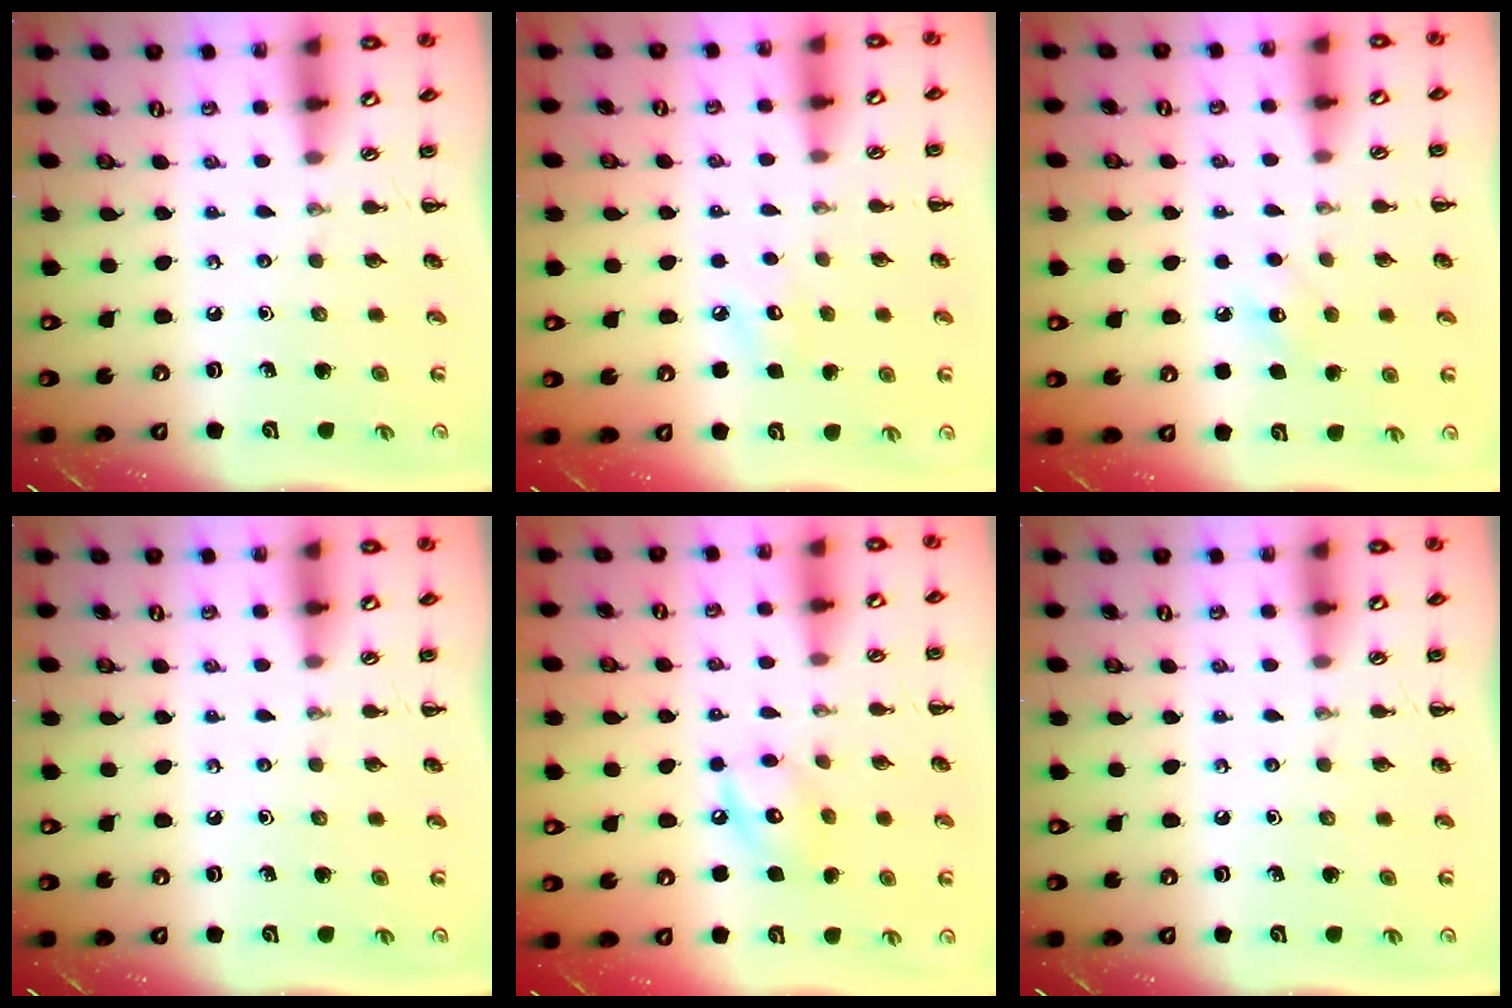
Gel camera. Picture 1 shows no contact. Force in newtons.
{"total": 5.1, "press": 4.9, "slide": 1.3}
{"total": 7.6, "press": 7.4, "slide": 1.7}
{"total": 0.0}
{"total": 9.4, "press": 9.4, "slide": 0.4}
{"total": 0.0}